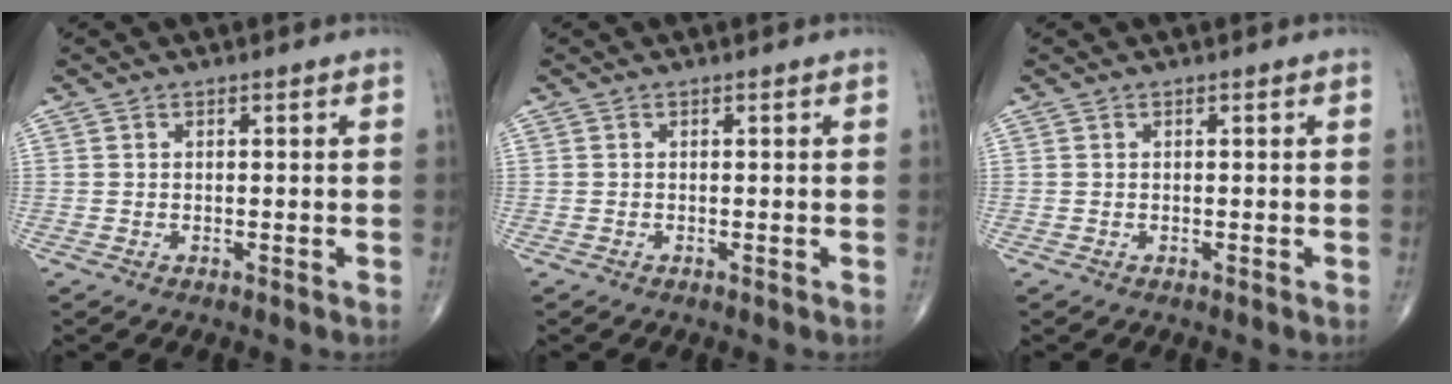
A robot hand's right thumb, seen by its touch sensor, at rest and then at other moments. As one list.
[{"total": 0.0}, {"total": 0.0}]